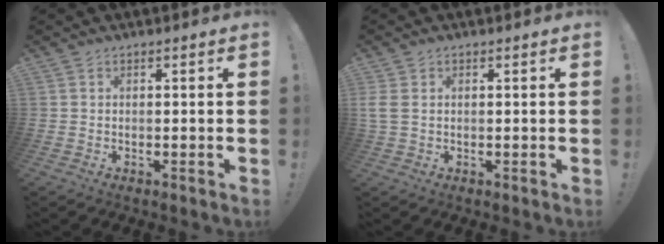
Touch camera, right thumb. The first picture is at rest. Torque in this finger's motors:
{"motor_torque": [-0.76, 0.81, -0.02, 0.26, 0.11]}